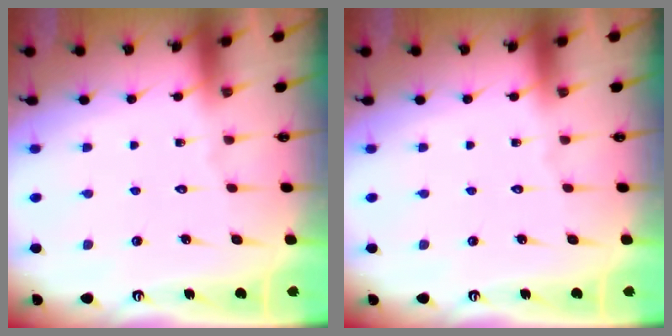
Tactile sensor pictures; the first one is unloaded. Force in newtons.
{"total": 0.0}